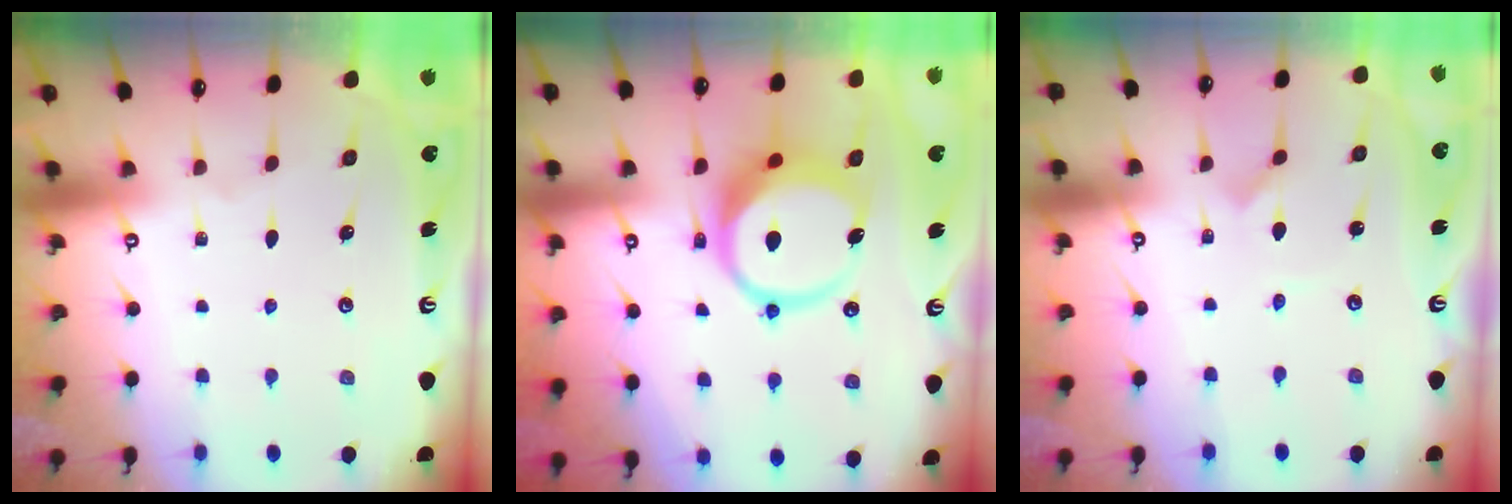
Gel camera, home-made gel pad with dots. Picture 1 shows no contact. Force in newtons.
{"total": 12.1, "press": 12.0, "slide": 1.4}
{"total": 0.0}